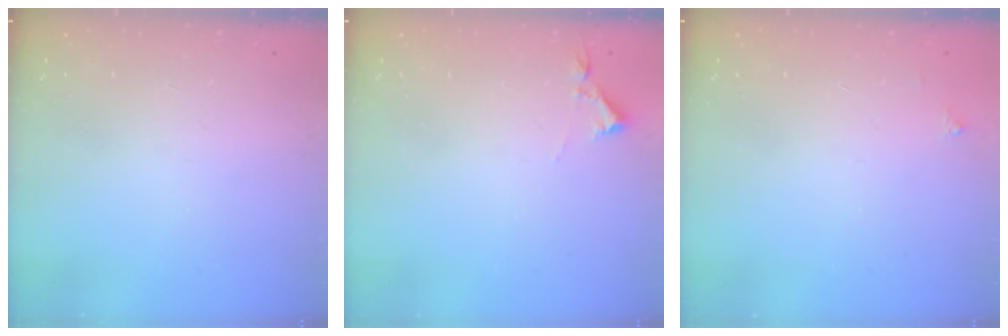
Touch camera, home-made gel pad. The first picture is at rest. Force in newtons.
{"total": 2.9, "press": 2.9, "slide": 0.5}
{"total": 2.5, "press": 2.5, "slide": 0.4}